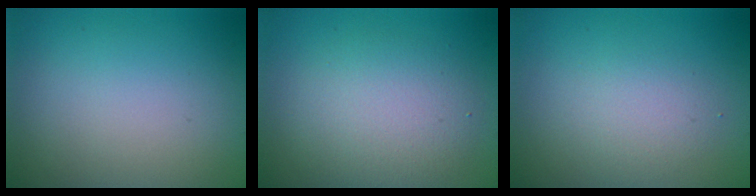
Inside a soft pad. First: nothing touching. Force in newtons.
{"total": 4.4, "press": 4.4, "slide": 0.3}
{"total": 2.2, "press": 2.2, "slide": 0.0}